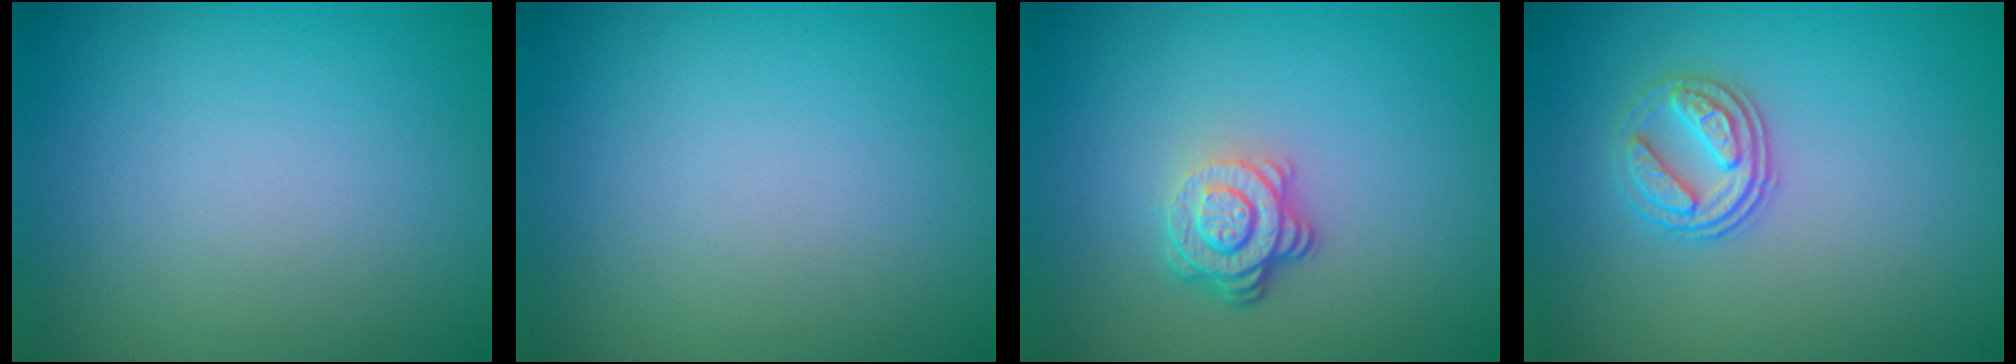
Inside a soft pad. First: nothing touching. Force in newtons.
{"total": 0.0}
{"total": 3.8, "press": 2.7, "slide": 2.6}
{"total": 2.8, "press": 2.6, "slide": 1.2}